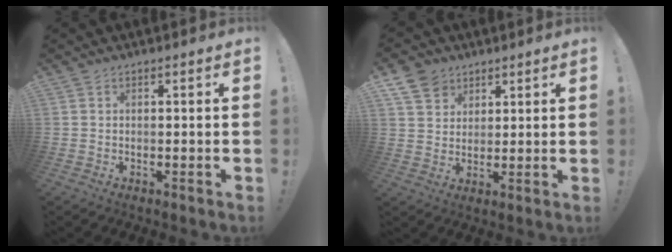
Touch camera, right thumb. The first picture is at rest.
{"total": 8.3, "force": [5.3, 6.1, 2.1], "torque": [-0.039, -0.028, 0.106]}